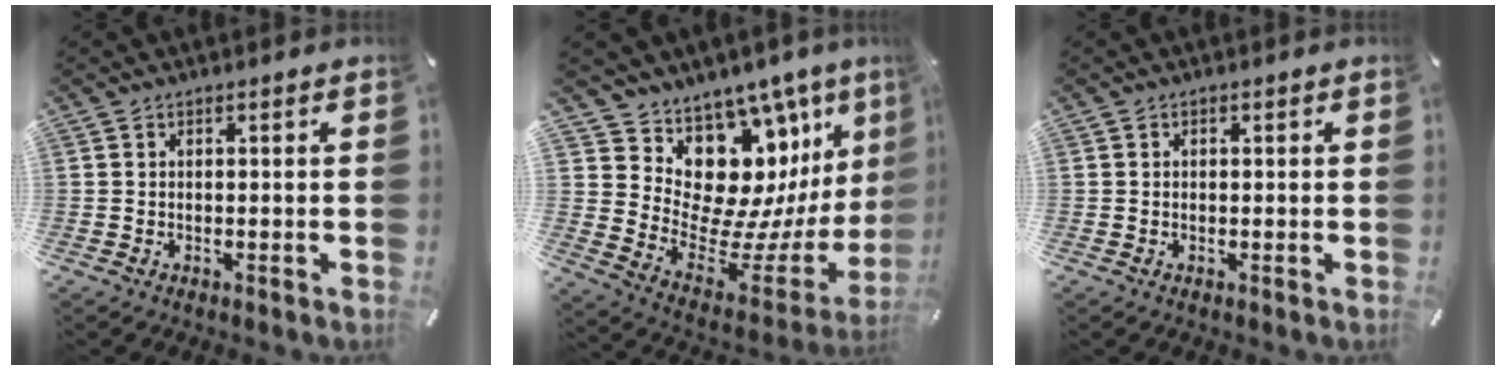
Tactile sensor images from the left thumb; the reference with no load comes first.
{"total": 14.8, "force": [7.6, 10.6, 7.0], "torque": [-0.088, -0.109, 0.152]}
{"total": 0.6, "force": [0.0, 0.6, 0.3], "torque": [-0.005, 0.003, -0.001]}